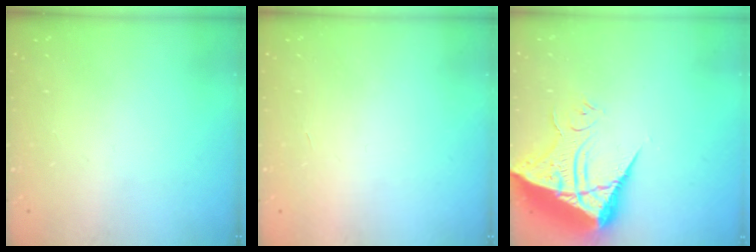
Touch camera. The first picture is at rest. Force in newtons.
{"total": 1.7, "press": 1.7, "slide": 0.1}
{"total": 13.9, "press": 13.9, "slide": 1.3}